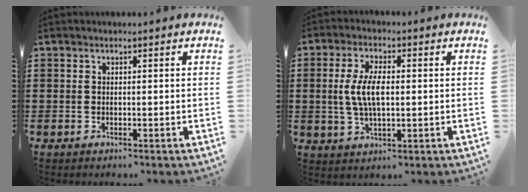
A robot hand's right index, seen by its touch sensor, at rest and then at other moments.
{"total": 6.5, "force": [0.2, 2.6, 5.9], "torque": [-0.135, 0.002, -0.005]}